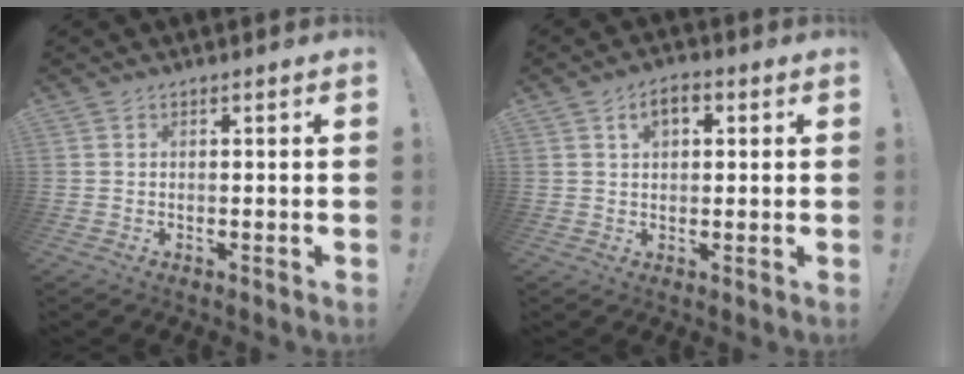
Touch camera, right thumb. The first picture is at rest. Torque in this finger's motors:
{"motor_torque": [0.01, 0.01, 0.22, 0.06, 0.00]}